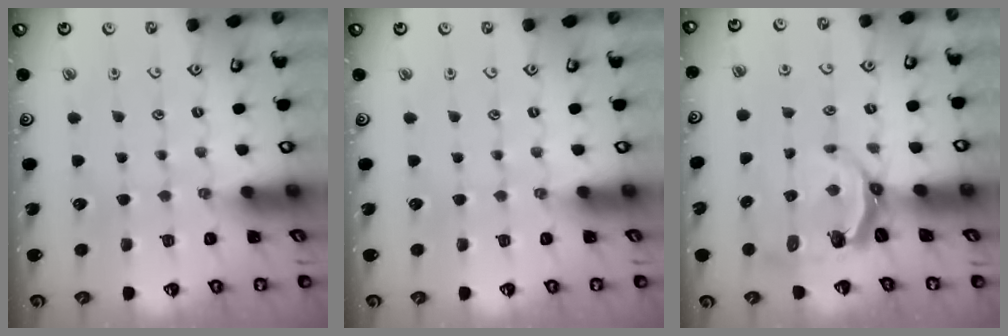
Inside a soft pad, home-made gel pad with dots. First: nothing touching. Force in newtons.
{"total": 0.0}
{"total": 5.5, "press": 4.4, "slide": 3.3}